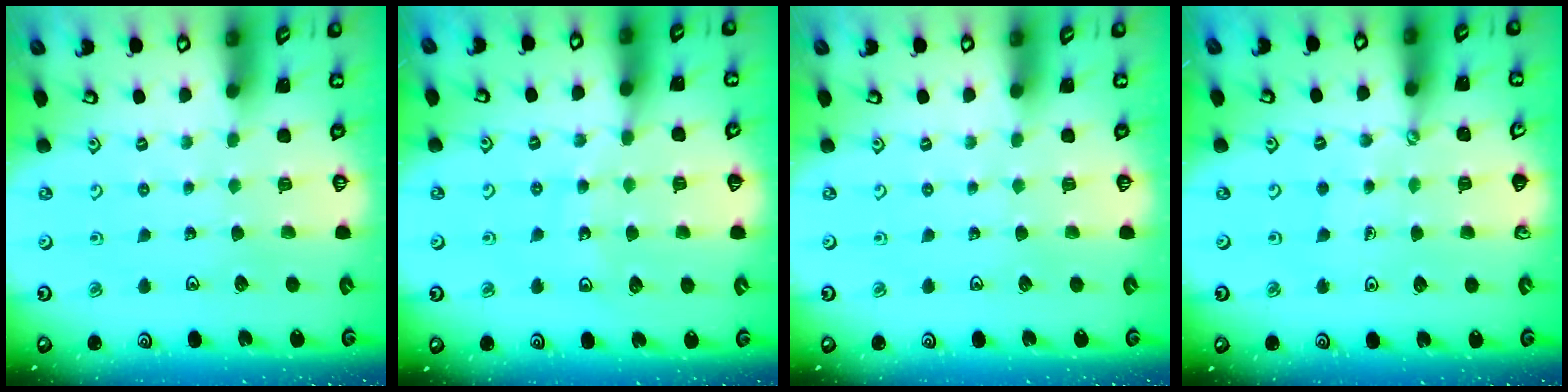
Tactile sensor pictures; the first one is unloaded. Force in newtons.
{"total": 10.8, "press": 10.3, "slide": 3.0}
{"total": 0.0}
{"total": 1.4, "press": 1.3, "slide": 0.1}